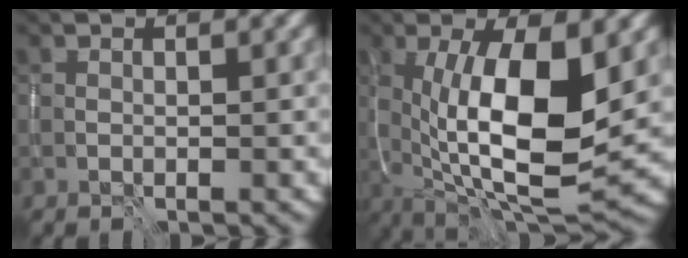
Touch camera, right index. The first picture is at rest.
{"total": 12.1, "force": [0.3, 4.3, 11.3], "torque": [-0.180, -0.012, 0.004]}